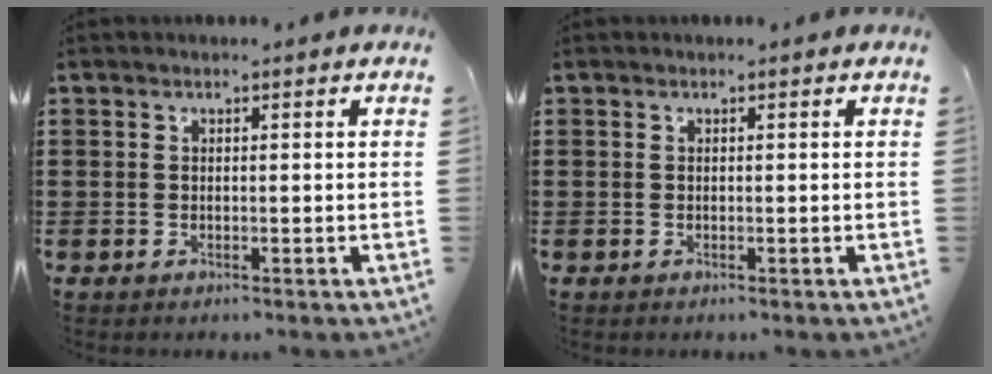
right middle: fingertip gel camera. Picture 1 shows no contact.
{"total": 0.0}